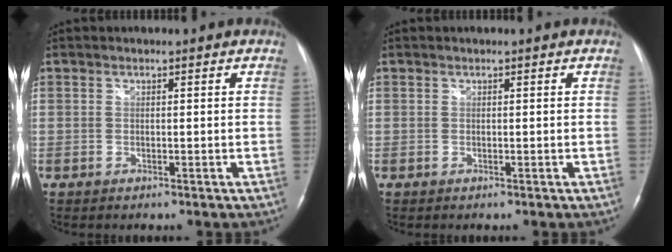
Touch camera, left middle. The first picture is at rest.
{"total": 0.0}